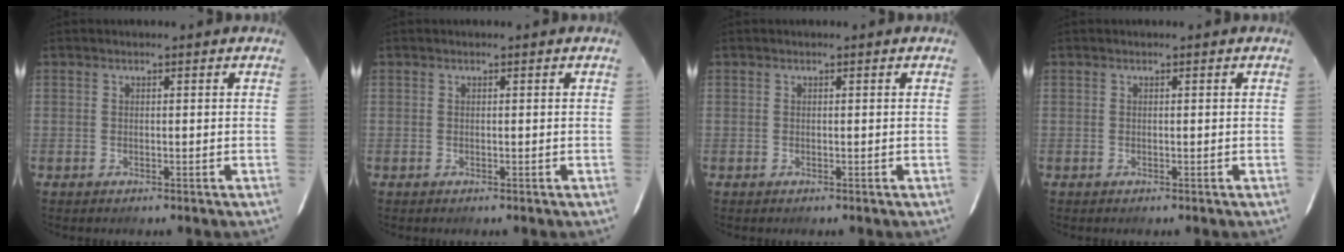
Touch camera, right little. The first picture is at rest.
{"total": 0.0}
{"total": 0.0}
{"total": 0.0}